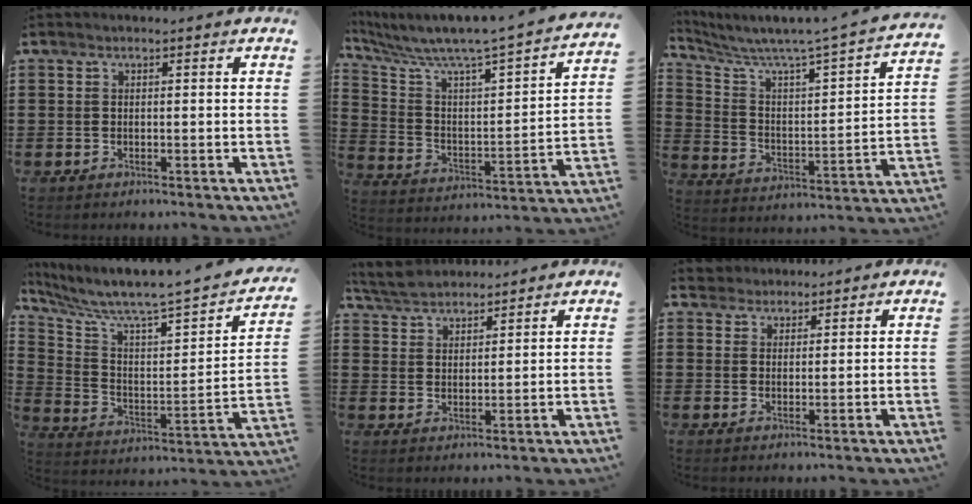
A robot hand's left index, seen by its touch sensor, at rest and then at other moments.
{"total": 5.5, "force": [4.9, 0.1, 2.4], "torque": [-0.075, -0.056, 0.073]}
{"total": 4.3, "force": [3.8, -0.3, 1.9], "torque": [-0.060, -0.049, 0.053]}
{"total": 4.6, "force": [4.2, -0.3, 1.9], "torque": [-0.066, -0.055, 0.059]}
{"total": 4.4, "force": [4.2, 1.2, 0.7], "torque": [-0.031, -0.006, 0.078]}
{"total": 2.7, "force": [2.4, 1.1, -0.6], "torque": [0.001, 0.004, 0.047]}